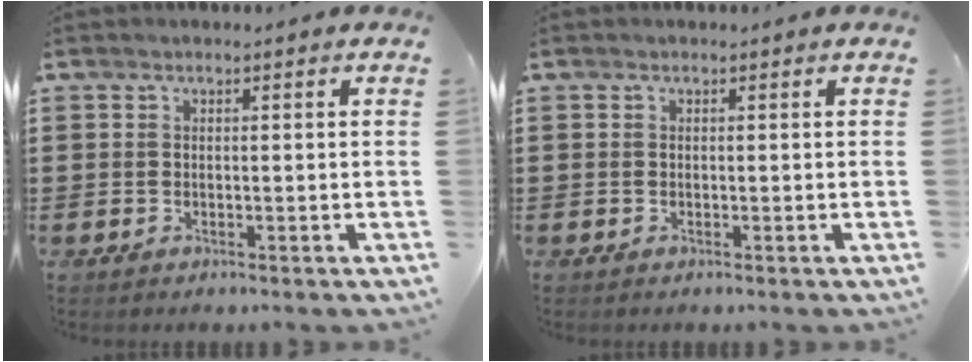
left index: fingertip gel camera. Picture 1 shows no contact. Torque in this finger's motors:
{"motor_torque": [0.04, 0.04, 0.00, 0.00]}